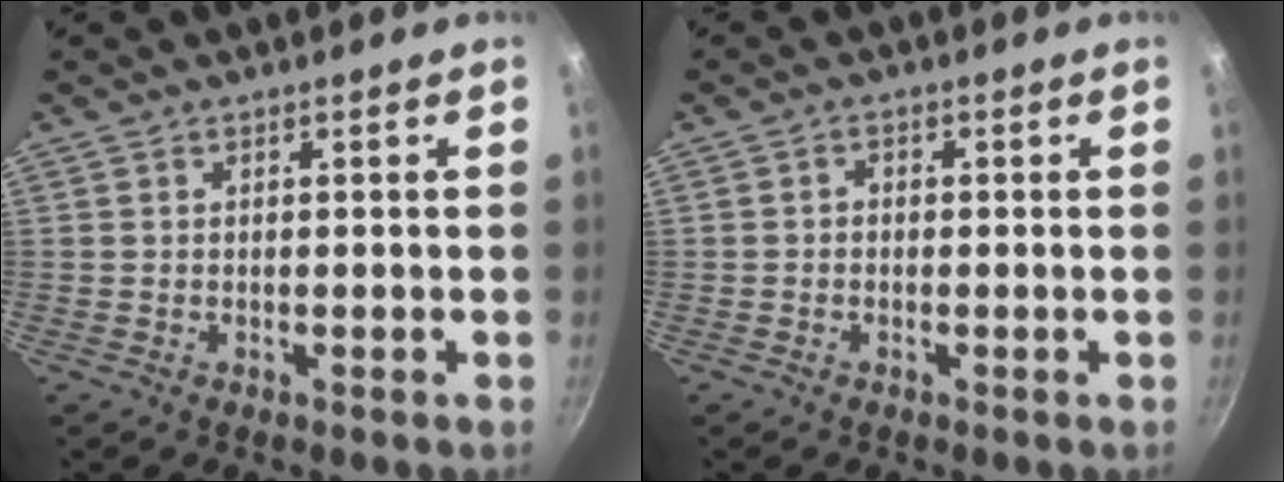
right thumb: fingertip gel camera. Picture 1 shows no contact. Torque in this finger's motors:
{"motor_torque": [-0.57, 0.08, -0.23, 0.16, 0.07]}